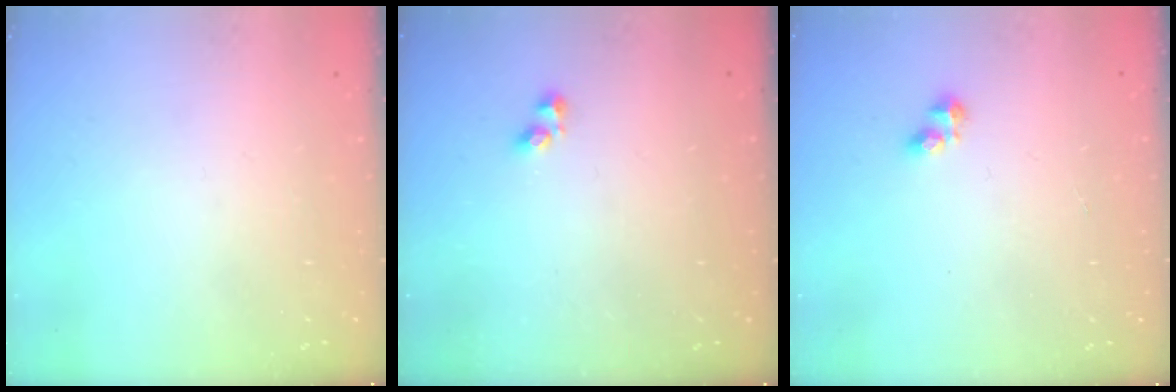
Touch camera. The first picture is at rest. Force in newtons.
{"total": 1.6, "press": 1.5, "slide": 0.3}
{"total": 2.7, "press": 2.7, "slide": 0.4}